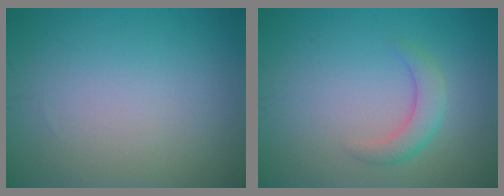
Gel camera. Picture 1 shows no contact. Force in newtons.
{"total": 2.4, "press": 2.4, "slide": 0.2}